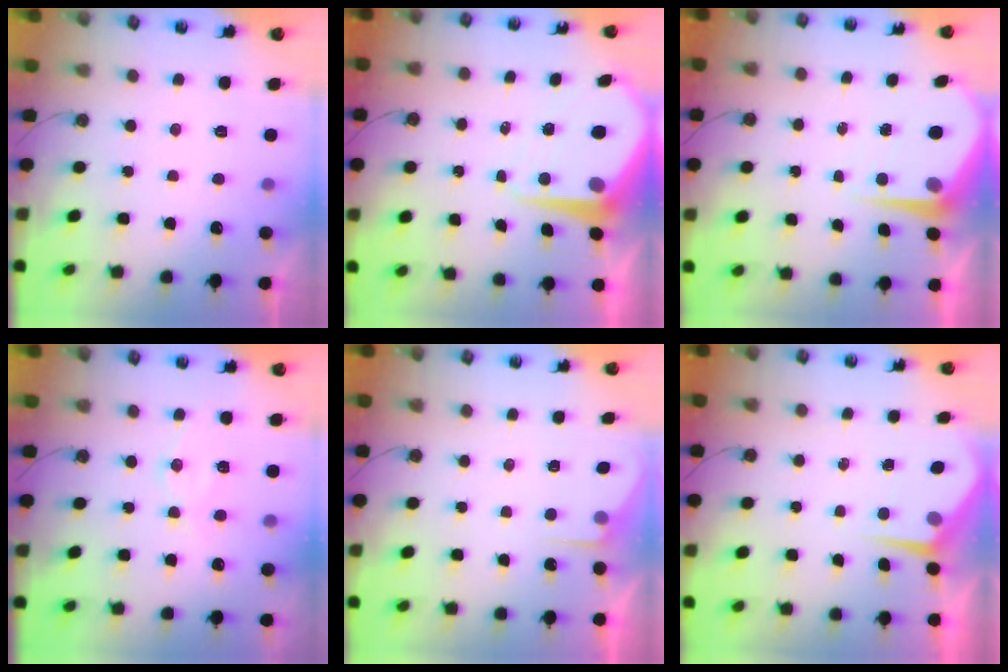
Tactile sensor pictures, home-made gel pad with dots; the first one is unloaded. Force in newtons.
{"total": 10.6, "press": 10.6, "slide": 1.0}
{"total": 8.3, "press": 8.3, "slide": 0.3}
{"total": 10.7, "press": 10.7, "slide": 1.1}
{"total": 3.7, "press": 3.6, "slide": 0.5}
{"total": 4.0, "press": 4.0, "slide": 0.4}